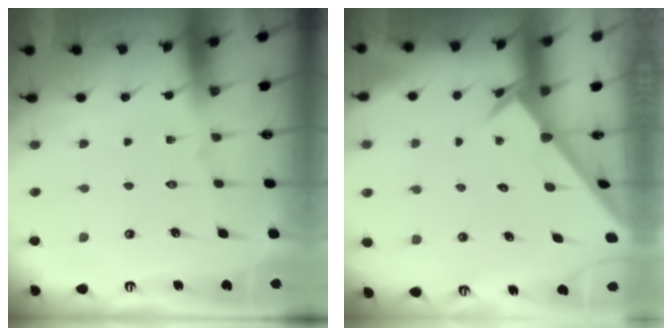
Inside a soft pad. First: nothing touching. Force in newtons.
{"total": 2.4, "press": 2.4, "slide": 0.2}